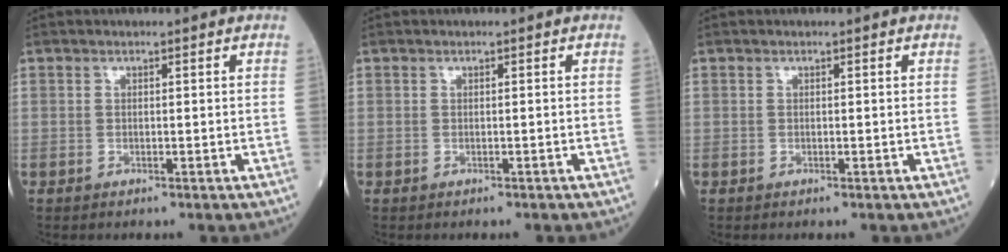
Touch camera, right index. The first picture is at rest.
{"total": 0.5, "force": [-0.2, 0.3, 0.3], "torque": [-0.016, 0.000, 0.000]}
{"total": 0.0}